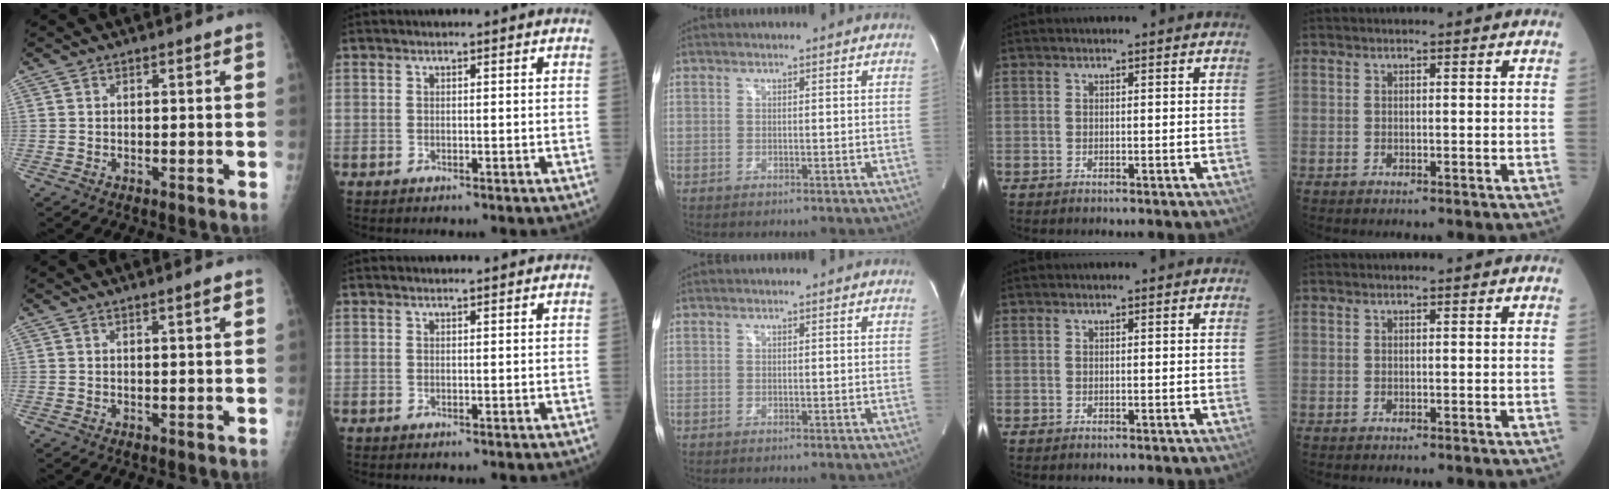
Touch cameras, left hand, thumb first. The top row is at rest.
{"thumb": {"total": 1.3, "force": [0.8, -0.1, 1.1], "torque": [-0.016, -0.004, 0.013]}, "index": {"total": 1.4, "force": [1.4, 0.0, 0.2], "torque": [-0.008, 0.008, 0.023]}}